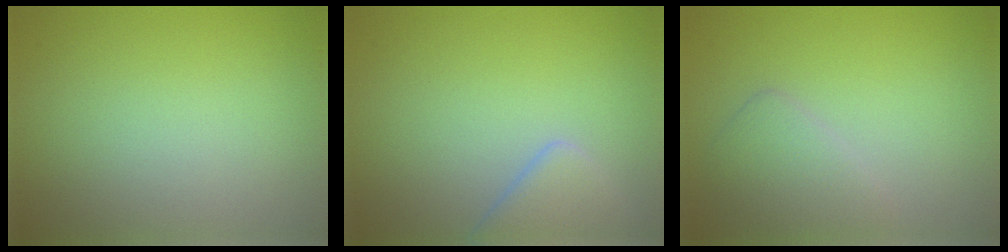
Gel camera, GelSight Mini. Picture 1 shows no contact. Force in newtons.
{"total": 2.8, "press": 2.8, "slide": 0.4}
{"total": 2.4, "press": 2.4, "slide": 0.1}